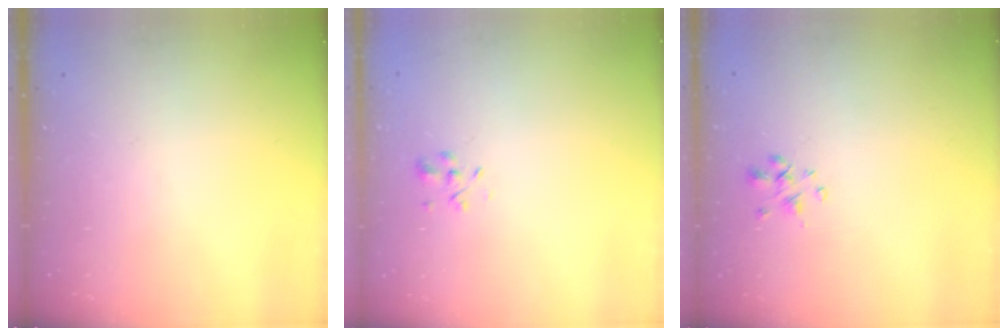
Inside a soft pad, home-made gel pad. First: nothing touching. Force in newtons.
{"total": 2.6, "press": 2.4, "slide": 1.0}
{"total": 1.9, "press": 1.7, "slide": 0.8}